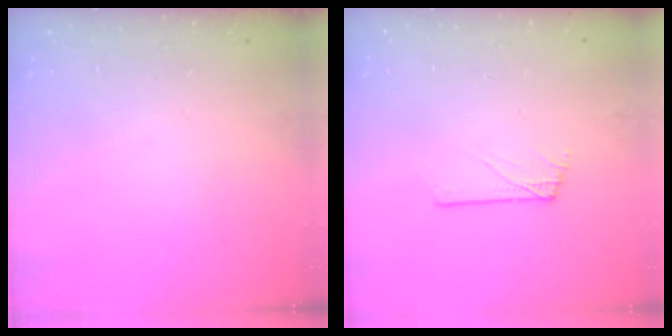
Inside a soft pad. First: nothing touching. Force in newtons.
{"total": 0.7, "press": 0.7, "slide": 0.1}